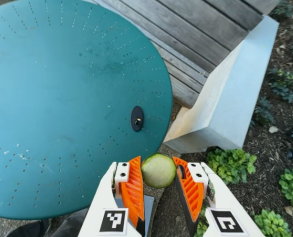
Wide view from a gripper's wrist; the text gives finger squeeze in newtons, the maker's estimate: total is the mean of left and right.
{"total": 10.7, "left": 10.5, "right": 10.9}